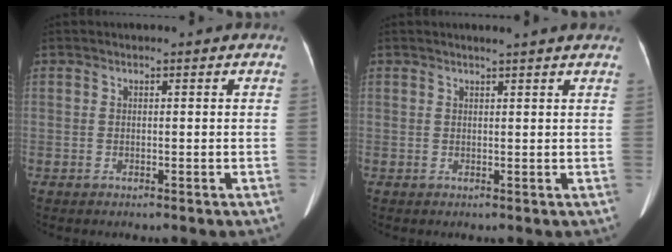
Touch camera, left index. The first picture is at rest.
{"total": 3.9, "force": [3.4, -0.3, 1.8], "torque": [-0.025, 0.015, 0.036]}